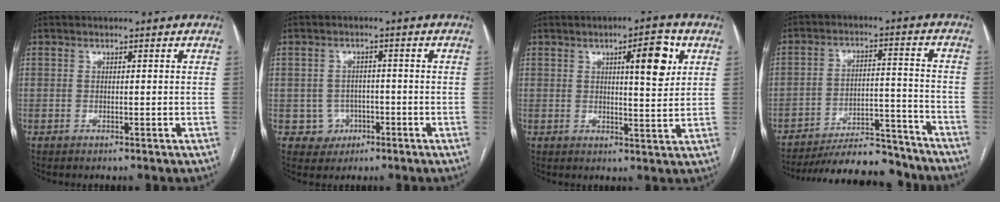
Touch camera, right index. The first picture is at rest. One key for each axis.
{"total": 3.7, "fx": -1.3, "fy": 3.4, "fz": 0.1, "tx": 0.012, "ty": 0.015, "tz": -0.013}
{"total": 7.6, "fx": 2.8, "fy": 1.5, "fz": 6.8, "tx": -0.098, "ty": 0.003, "tz": 0.038}
{"total": 18.1, "fx": -16.7, "fy": 3.7, "fz": 6.0, "tx": -0.091, "ty": 0.009, "tz": -0.244}